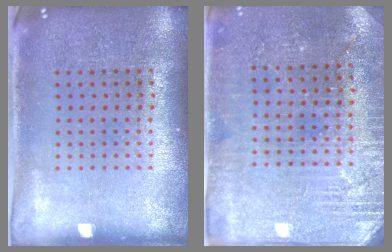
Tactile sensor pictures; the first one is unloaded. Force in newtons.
{"total": 2.8, "press": 2.8, "slide": 0.4}